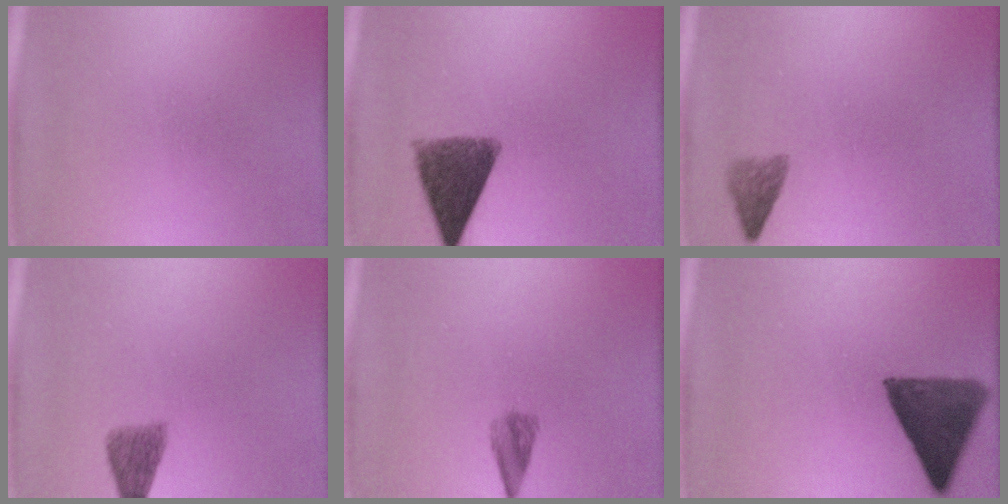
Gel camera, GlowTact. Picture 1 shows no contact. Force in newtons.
{"total": 10.1}
{"total": 2.3}
{"total": 3.7}
{"total": 2.5}
{"total": 11.6}